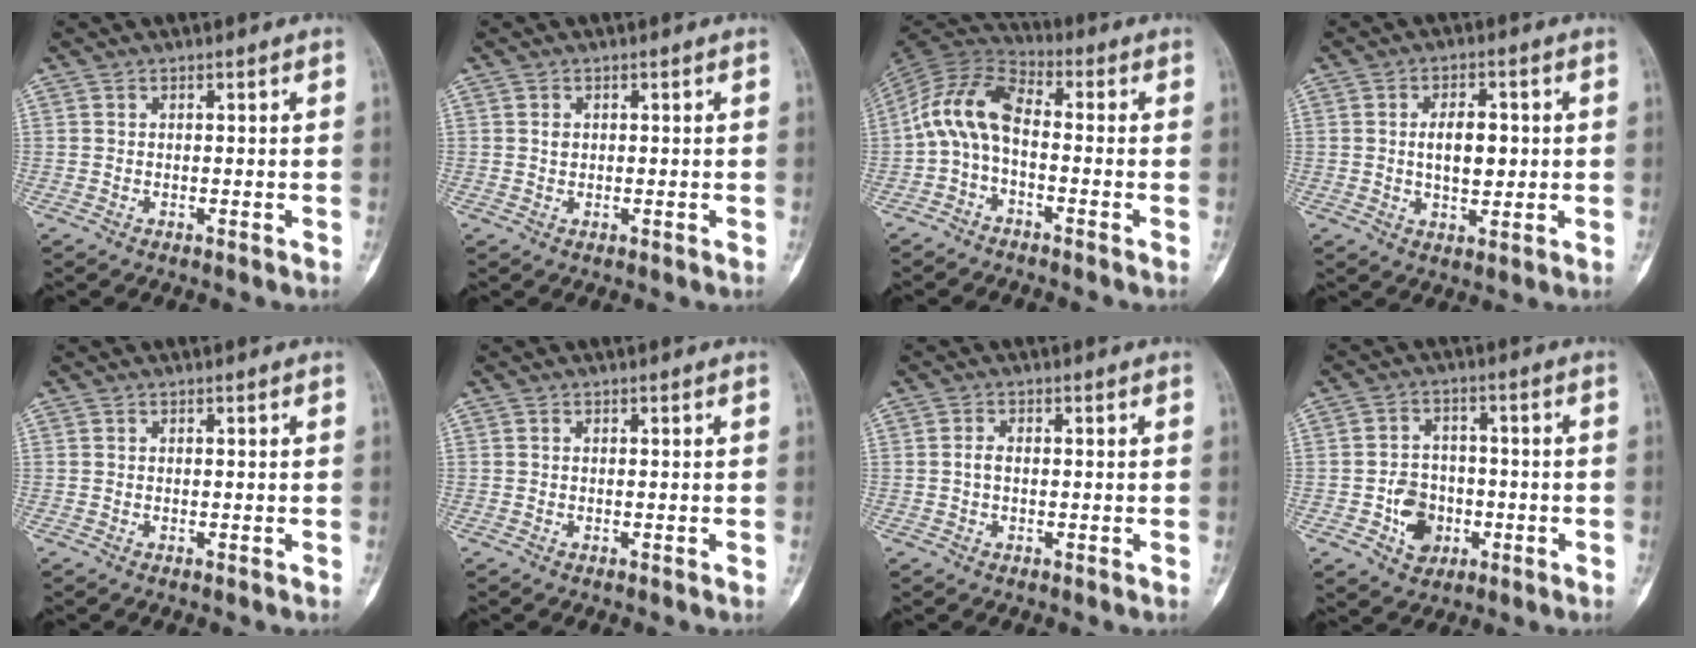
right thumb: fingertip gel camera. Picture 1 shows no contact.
{"total": 1.2, "force": [0.3, 1.0, 0.7], "torque": [-0.009, 0.001, 0.007]}
{"total": 9.8, "force": [-1.5, 5.4, 8.1], "torque": [-0.156, 0.037, -0.046]}
{"total": 7.1, "force": [0.6, 3.9, 5.9], "torque": [-0.078, -0.001, 0.011]}
{"total": 0.0}
{"total": 0.0}
{"total": 1.8, "force": [-0.1, 1.1, 1.4], "torque": [-0.028, 0.006, -0.004]}
{"total": 7.6, "force": [-2.3, 6.2, 3.7], "torque": [-0.027, 0.018, -0.038]}